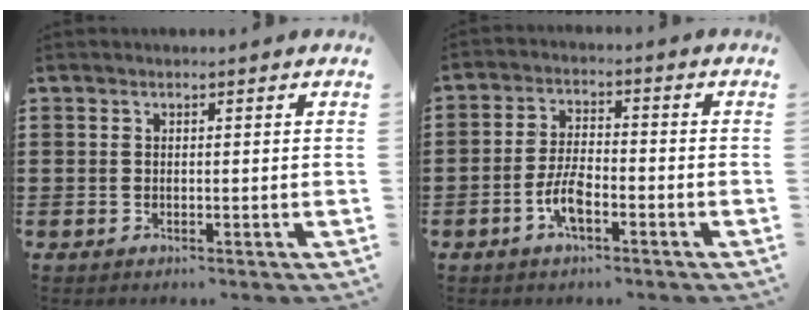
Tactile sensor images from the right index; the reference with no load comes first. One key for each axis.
{"total": 5.5, "fx": -2.5, "fy": 2.3, "fz": 4.3, "tx": -0.107, "ty": -0.002, "tz": -0.054}